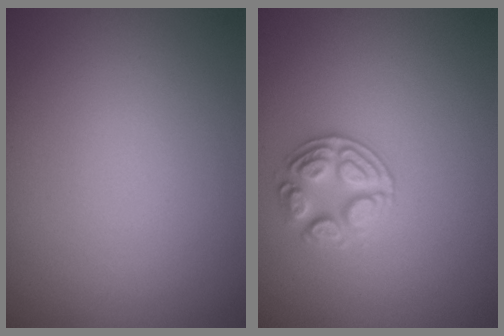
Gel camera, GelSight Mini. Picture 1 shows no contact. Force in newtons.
{"total": 2.8, "press": 2.7, "slide": 0.7}